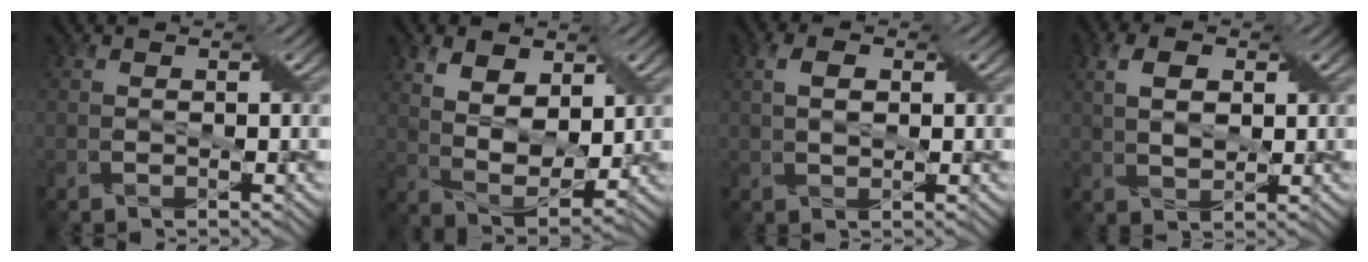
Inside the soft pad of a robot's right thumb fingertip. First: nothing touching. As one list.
[{"total": 8.4, "force": [3.8, 4.8, 5.7], "torque": [-0.128, -0.001, 0.070]}, {"total": 3.1, "force": [0.8, 1.8, 2.4], "torque": [-0.049, 0.002, 0.016]}, {"total": 4.7, "force": [1.4, 2.8, 3.5], "torque": [-0.076, 0.003, 0.024]}]